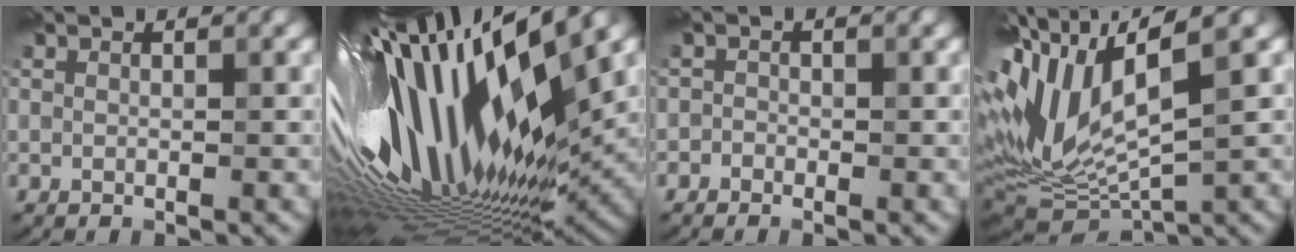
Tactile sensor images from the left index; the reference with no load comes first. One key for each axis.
{"total": 18.7, "fx": 2.0, "fy": 5.4, "fz": 17.8, "tx": -0.309, "ty": -0.010, "tz": 0.030}
{"total": 0.8, "fx": -0.5, "fy": 0.6, "fz": 0.0, "tx": 0.005, "ty": -0.002, "tz": -0.014}
{"total": 11.3, "fx": 1.9, "fy": 4.4, "fz": 10.3, "tx": -0.233, "ty": -0.002, "tz": 0.053}